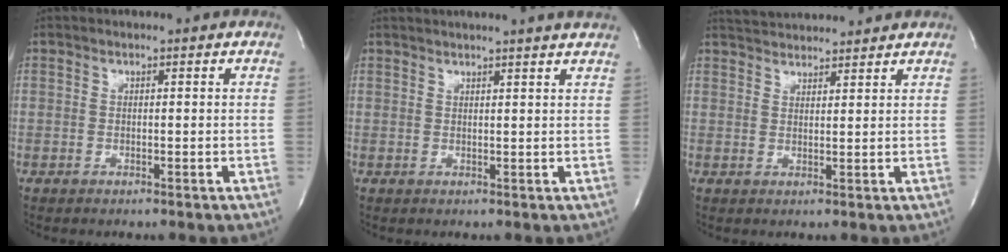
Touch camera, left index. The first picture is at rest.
{"total": 7.8, "force": [6.9, -1.1, 3.3], "torque": [-0.046, 0.013, 0.072]}
{"total": 6.9, "force": [6.7, 0.5, 1.4], "torque": [-0.032, 0.026, 0.103]}